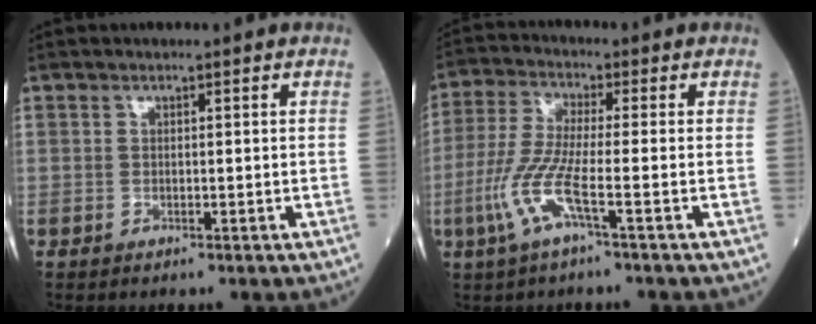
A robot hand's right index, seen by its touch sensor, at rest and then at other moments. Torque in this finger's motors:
{"motor_torque": [0.90, -0.55, 0.63, 0.11]}